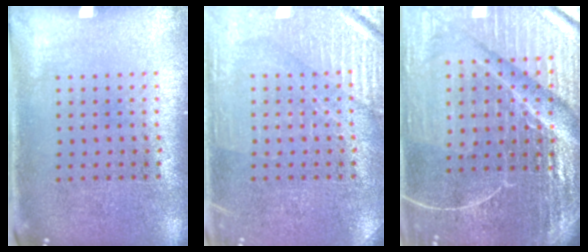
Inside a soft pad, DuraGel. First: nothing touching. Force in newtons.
{"total": 4.1, "press": 4.1, "slide": 0.7}
{"total": 6.8, "press": 6.0, "slide": 3.3}